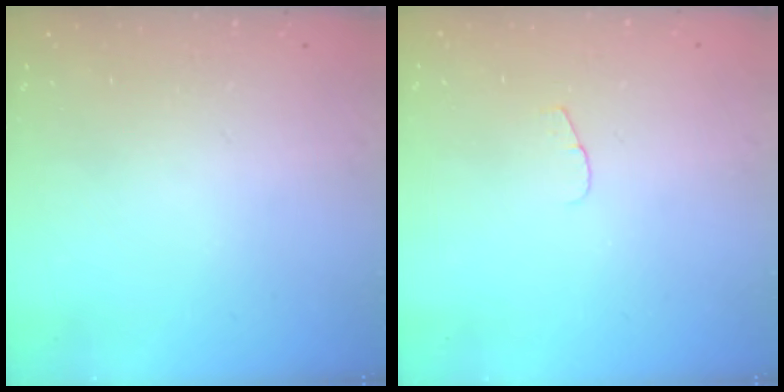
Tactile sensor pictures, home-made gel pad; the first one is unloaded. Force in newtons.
{"total": 4.1, "press": 4.1, "slide": 0.4}